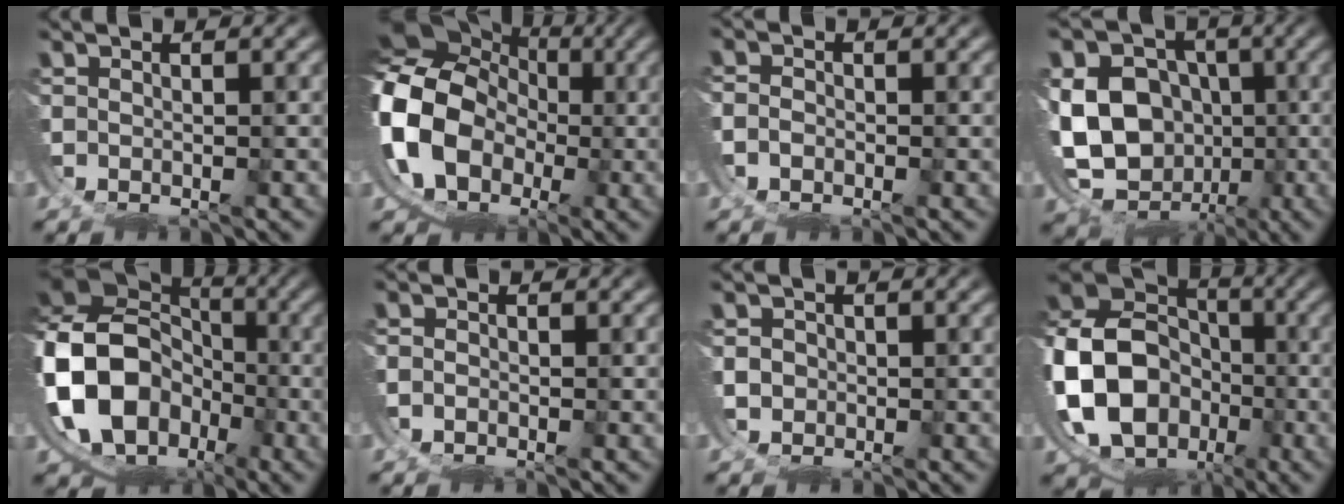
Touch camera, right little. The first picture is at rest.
{"total": 19.1, "force": [0.5, 16.8, 9.1], "torque": [-0.230, -0.036, 0.000]}
{"total": 1.3, "force": [-0.8, 1.0, 0.2], "torque": [-0.011, -0.009, -0.014]}
{"total": 16.8, "force": [-3.0, 14.7, 7.5], "torque": [-0.164, -0.072, -0.040]}
{"total": 16.2, "force": [-1.2, 13.6, 8.8], "torque": [-0.214, -0.052, -0.009]}
{"total": 0.9, "force": [-0.6, 0.7, 0.0], "torque": [-0.007, -0.005, -0.011]}
{"total": 1.6, "force": [-0.3, 1.5, 0.0], "torque": [-0.012, -0.008, -0.001]}
{"total": 15.9, "force": [-2.7, 13.4, 8.1], "torque": [-0.193, -0.061, -0.031]}